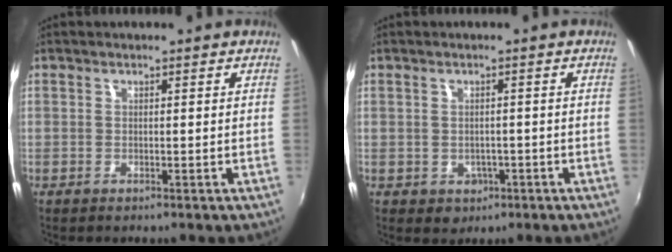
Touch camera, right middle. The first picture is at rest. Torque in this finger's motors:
{"motor_torque": [0.33, -0.25, 0.10, 0.01]}